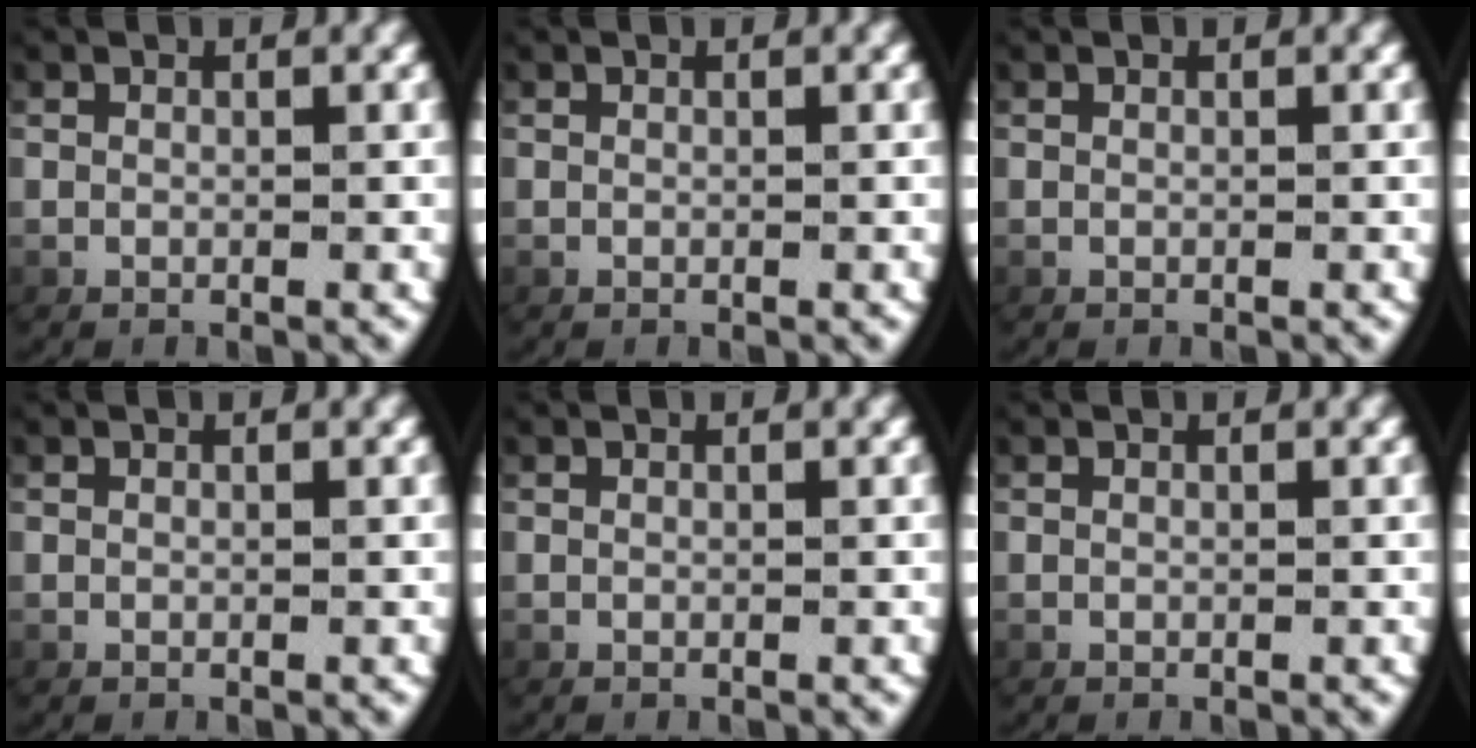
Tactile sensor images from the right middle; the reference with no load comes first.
{"total": 0.0}
{"total": 0.0}
{"total": 0.0}
{"total": 0.0}
{"total": 0.0}